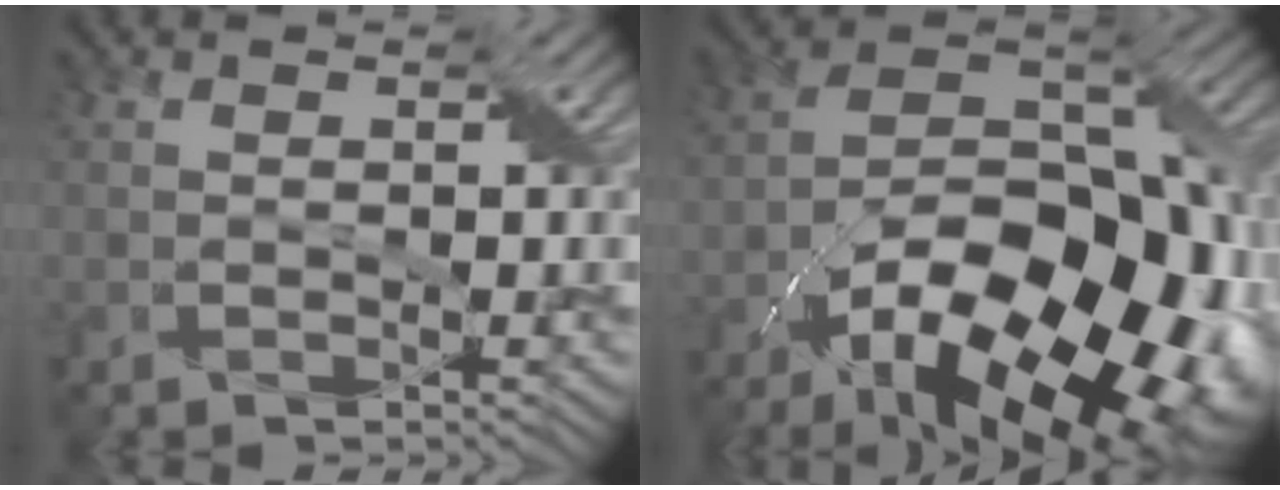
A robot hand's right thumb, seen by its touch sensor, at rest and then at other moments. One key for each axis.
{"total": 20.5, "fx": -10.4, "fy": 9.9, "fz": 14.7, "tx": -0.232, "ty": -0.021, "tz": -0.165}